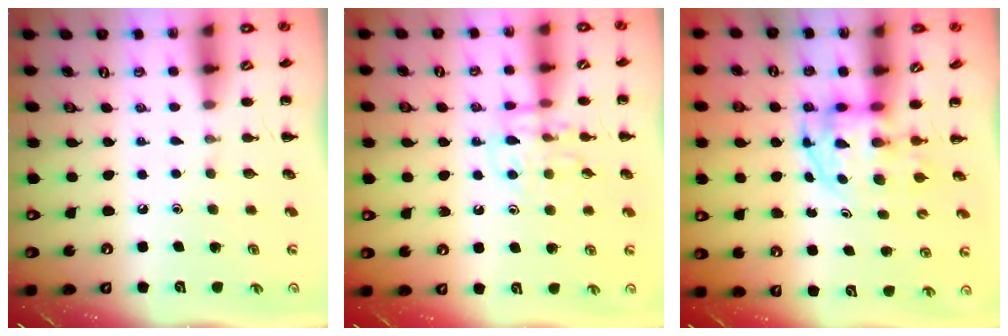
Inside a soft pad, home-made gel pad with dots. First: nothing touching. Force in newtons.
{"total": 11.4, "press": 11.4, "slide": 0.7}
{"total": 3.5, "press": 3.4, "slide": 0.5}